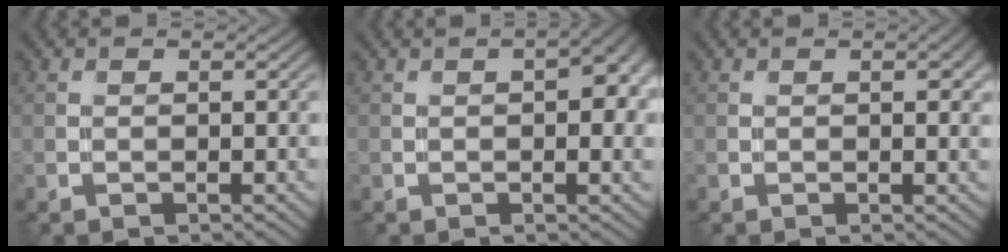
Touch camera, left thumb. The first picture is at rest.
{"total": 4.0, "force": [0.0, 1.0, 3.9], "torque": [-0.057, -0.001, 0.009]}
{"total": 1.6, "force": [0.2, 0.3, 1.5], "torque": [-0.019, -0.001, 0.007]}